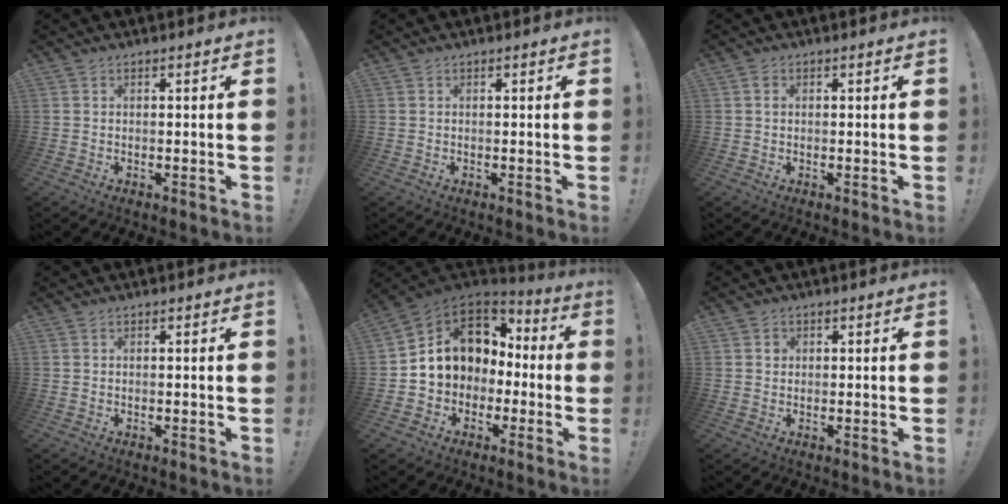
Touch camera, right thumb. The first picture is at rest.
{"total": 0.0}
{"total": 1.0, "force": [0.0, 0.9, 0.5], "torque": [-0.011, 0.006, 0.000]}
{"total": 0.0}
{"total": 12.4, "force": [2.8, 10.8, 5.5], "torque": [-0.076, -0.010, 0.069]}
{"total": 1.6, "force": [0.3, 1.5, 0.4], "torque": [0.009, -0.003, 0.001]}